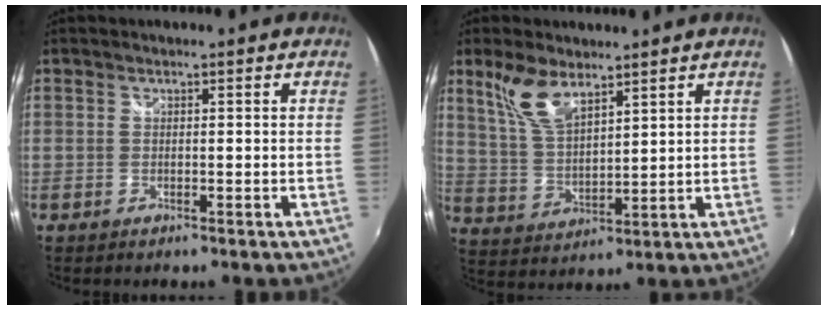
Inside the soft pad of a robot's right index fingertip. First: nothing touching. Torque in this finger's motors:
{"motor_torque": [0.18, 0.27, 0.43, 0.11]}